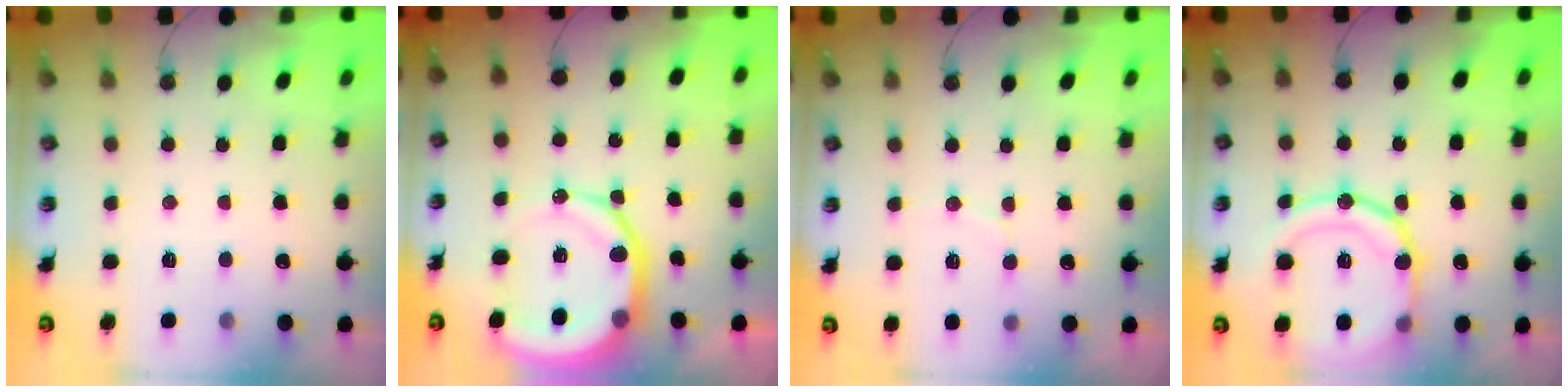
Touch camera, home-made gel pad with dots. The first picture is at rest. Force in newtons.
{"total": 13.7, "press": 13.6, "slide": 1.8}
{"total": 5.6, "press": 5.4, "slide": 1.3}
{"total": 19.7, "press": 19.4, "slide": 3.5}